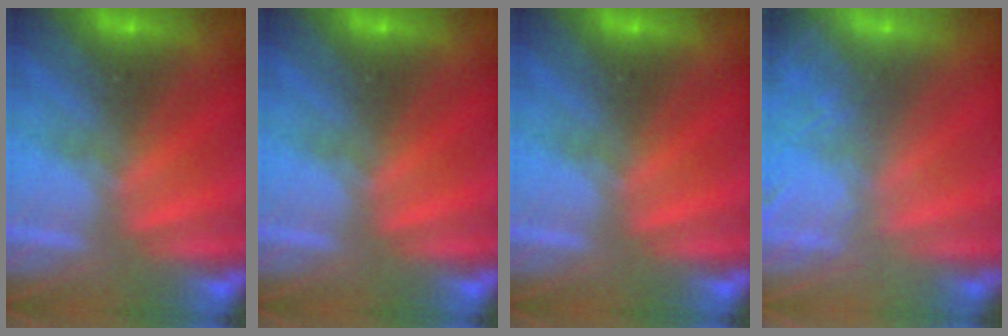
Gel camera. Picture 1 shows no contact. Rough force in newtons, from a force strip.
{"total": 0.0}
{"total": 0.0}
{"total": 8.3}